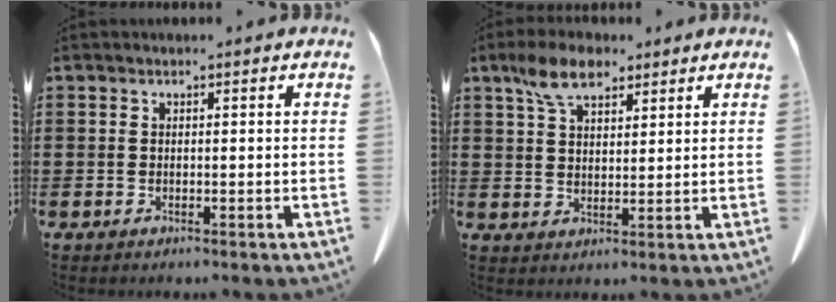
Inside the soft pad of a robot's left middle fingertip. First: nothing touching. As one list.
[{"total": 7.0, "force": [4.6, 3.1, 4.3], "torque": [-0.098, 0.003, 0.087]}]